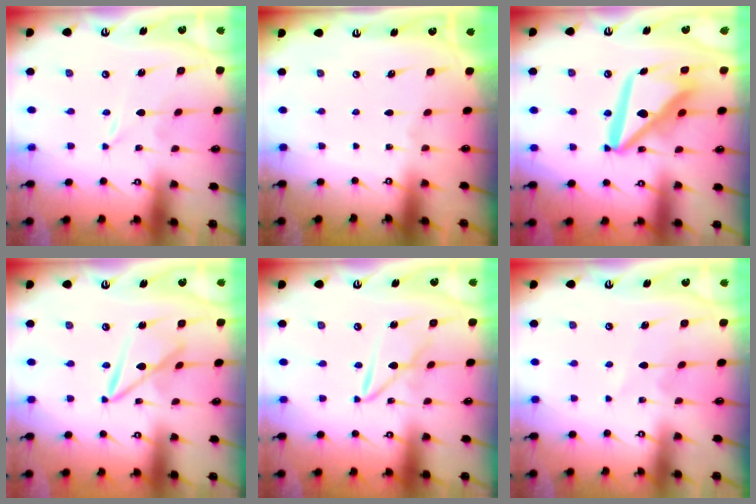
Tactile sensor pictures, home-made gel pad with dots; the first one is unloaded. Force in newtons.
{"total": 0.0}
{"total": 16.6, "press": 16.4, "slide": 2.1}
{"total": 8.0, "press": 8.0, "slide": 0.6}
{"total": 5.6, "press": 5.6, "slide": 0.2}
{"total": 3.6, "press": 3.6, "slide": 0.4}